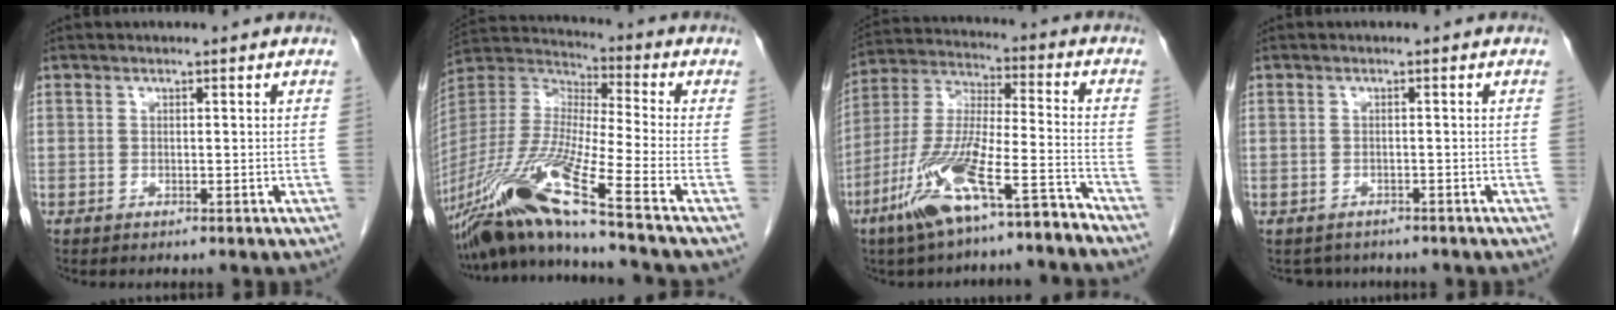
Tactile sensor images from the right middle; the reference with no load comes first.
{"total": 17.8, "force": [-12.0, -1.7, 13.1], "torque": [-0.285, -0.026, -0.228]}
{"total": 14.6, "force": [-9.7, 1.9, 10.7], "torque": [-0.223, -0.007, -0.179]}
{"total": 3.3, "force": [-2.8, 1.7, 0.2], "torque": [-0.006, 0.003, -0.037]}